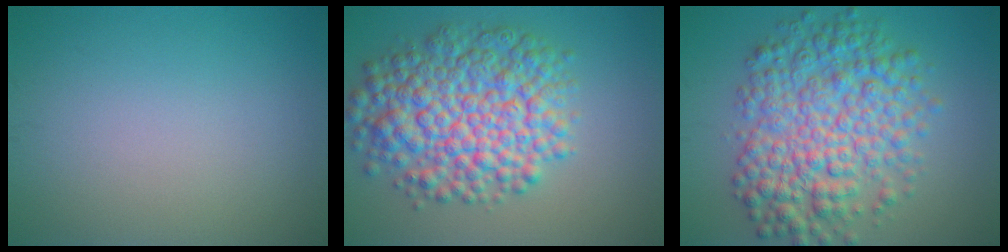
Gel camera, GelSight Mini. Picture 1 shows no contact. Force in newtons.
{"total": 9.5, "press": 9.5, "slide": 0.2}
{"total": 8.6, "press": 8.6, "slide": 0.1}